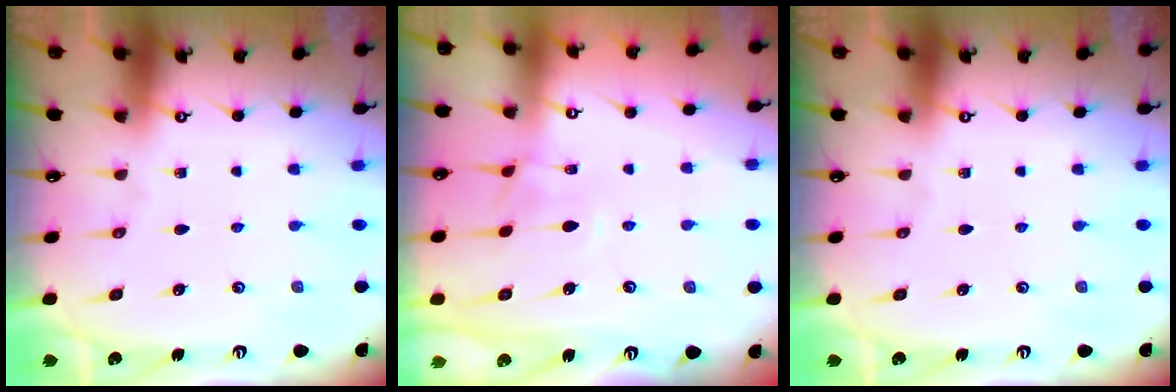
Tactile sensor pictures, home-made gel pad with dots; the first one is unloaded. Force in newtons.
{"total": 2.5, "press": 2.4, "slide": 0.6}
{"total": 0.0}